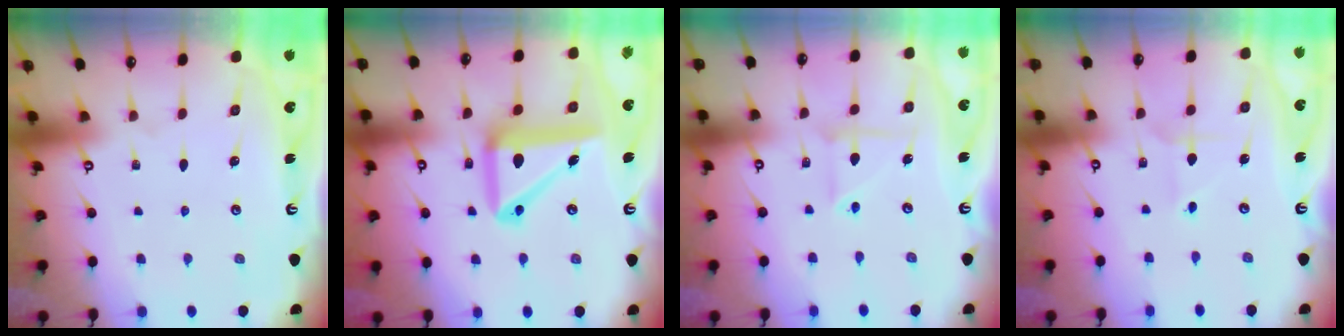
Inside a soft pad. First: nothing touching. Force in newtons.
{"total": 15.0, "press": 14.8, "slide": 2.6}
{"total": 6.2, "press": 6.1, "slide": 1.3}
{"total": 2.5, "press": 2.5, "slide": 0.2}